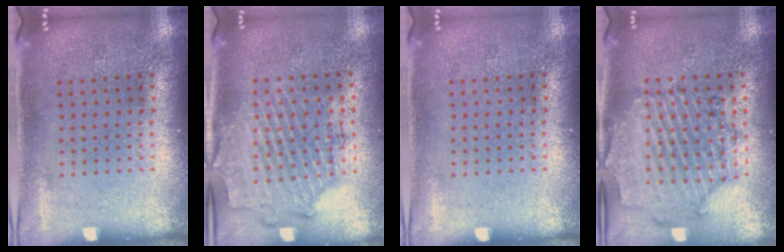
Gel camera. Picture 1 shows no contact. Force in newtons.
{"total": 1.9, "press": 1.7, "slide": 0.7}
{"total": 0.0}
{"total": 1.6, "press": 1.6, "slide": 0.3}